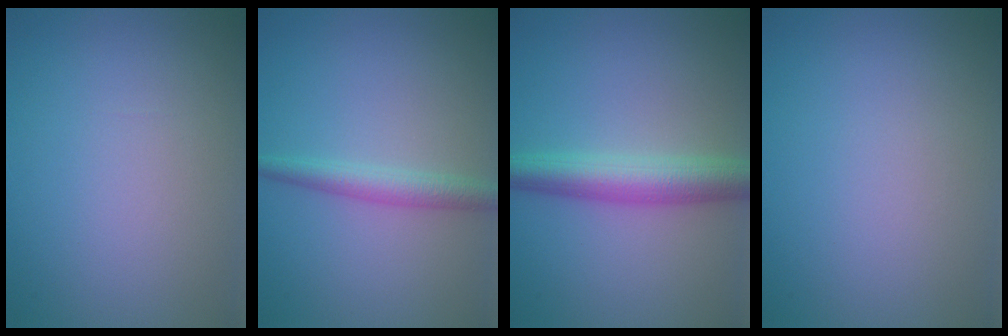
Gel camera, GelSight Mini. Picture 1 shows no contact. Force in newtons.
{"total": 2.4, "press": 2.4, "slide": 0.0}
{"total": 4.8, "press": 4.8, "slide": 0.1}
{"total": 0.0}